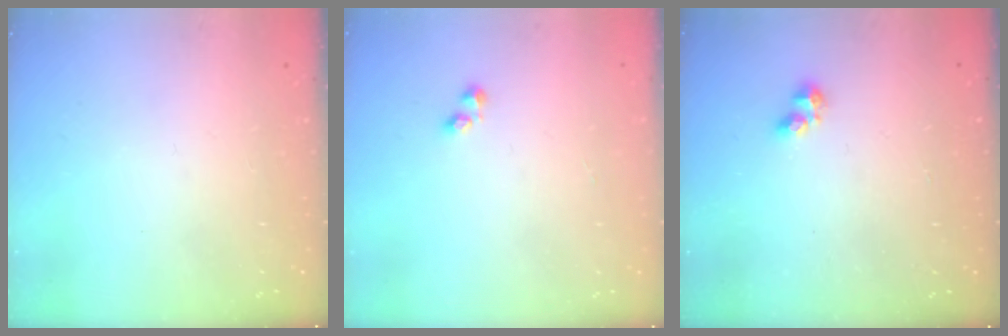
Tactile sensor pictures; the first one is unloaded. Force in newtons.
{"total": 1.6, "press": 1.5, "slide": 0.4}
{"total": 1.8, "press": 1.7, "slide": 0.5}